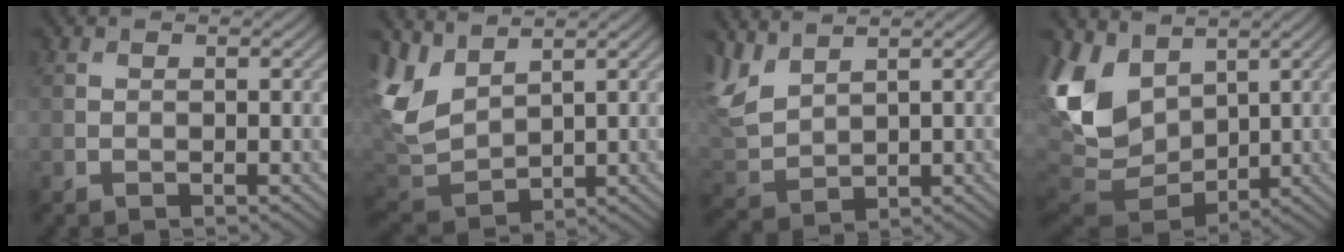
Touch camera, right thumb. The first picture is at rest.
{"total": 7.3, "force": [3.6, 4.3, 4.7], "torque": [-0.136, 0.001, 0.075]}
{"total": 6.0, "force": [3.7, 3.1, 3.7], "torque": [-0.112, 0.006, 0.079]}
{"total": 12.4, "force": [3.1, 9.0, 7.9], "torque": [-0.234, -0.002, 0.060]}